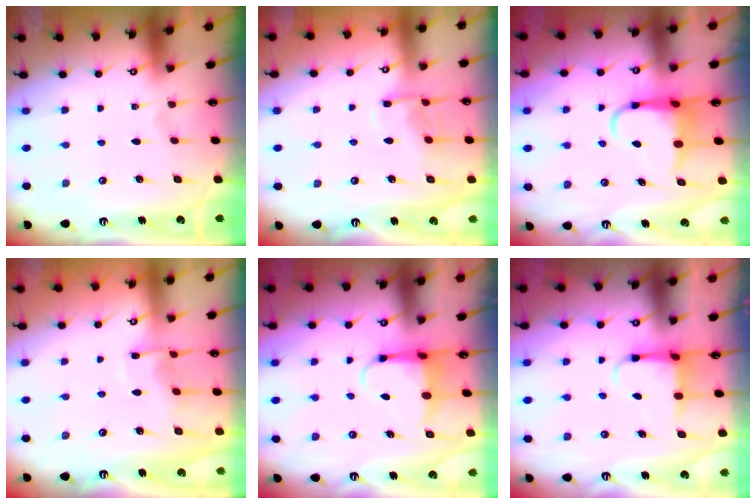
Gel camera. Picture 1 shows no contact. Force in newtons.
{"total": 8.2, "press": 8.1, "slide": 0.8}
{"total": 6.4, "press": 6.4, "slide": 0.8}
{"total": 7.3, "press": 7.2, "slide": 0.6}
{"total": 4.5, "press": 4.3, "slide": 1.3}
{"total": 3.6, "press": 3.6, "slide": 0.7}